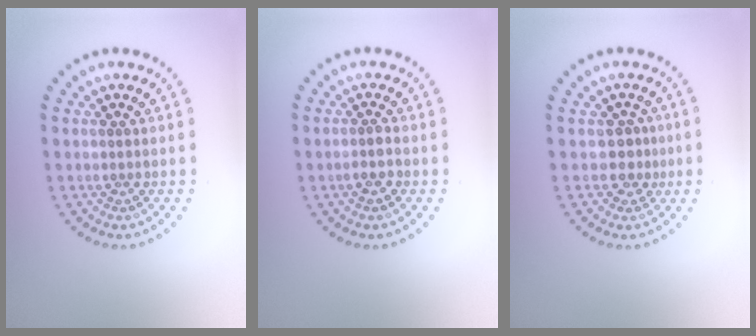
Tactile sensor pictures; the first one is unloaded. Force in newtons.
{"total": 1.4, "press": 1.2, "slide": 0.7}
{"total": 2.0, "press": 1.4, "slide": 1.4}